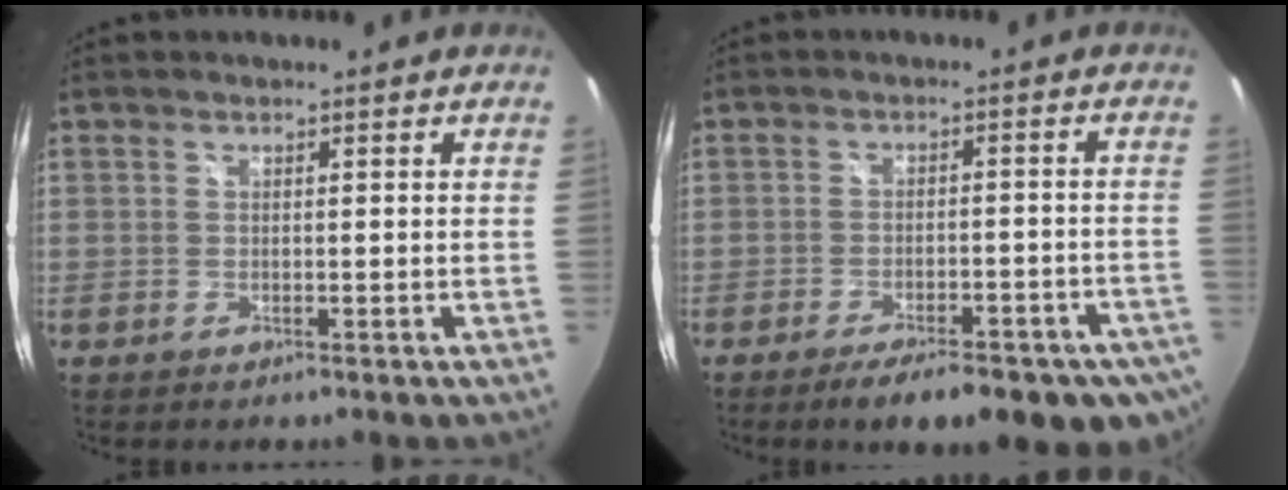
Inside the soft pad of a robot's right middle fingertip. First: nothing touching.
{"total": 14.7, "force": [-10.3, 4.8, 9.3], "torque": [-0.151, -0.034, -0.132]}